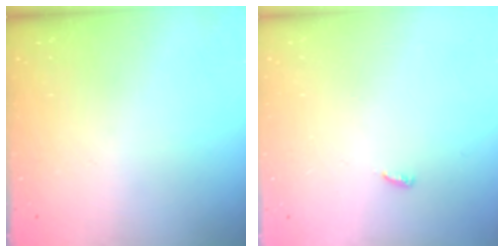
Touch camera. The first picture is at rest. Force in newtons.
{"total": 2.5, "press": 2.5, "slide": 0.2}